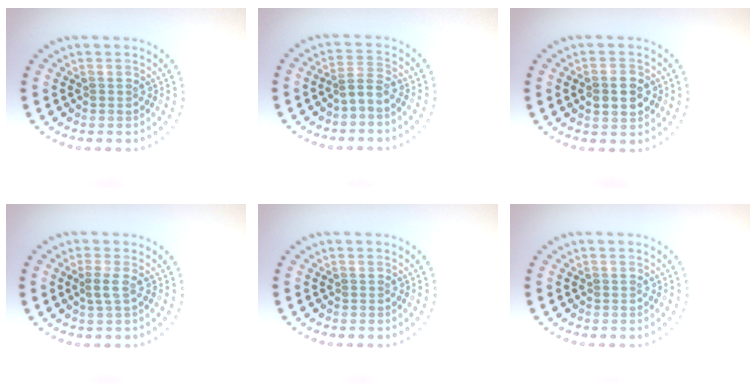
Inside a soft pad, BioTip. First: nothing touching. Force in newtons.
{"total": 1.7, "press": 1.1, "slide": 1.3}
{"total": 2.9, "press": 2.9, "slide": 0.1}
{"total": 1.1, "press": 0.8, "slide": 0.7}
{"total": 0.0}
{"total": 0.0}